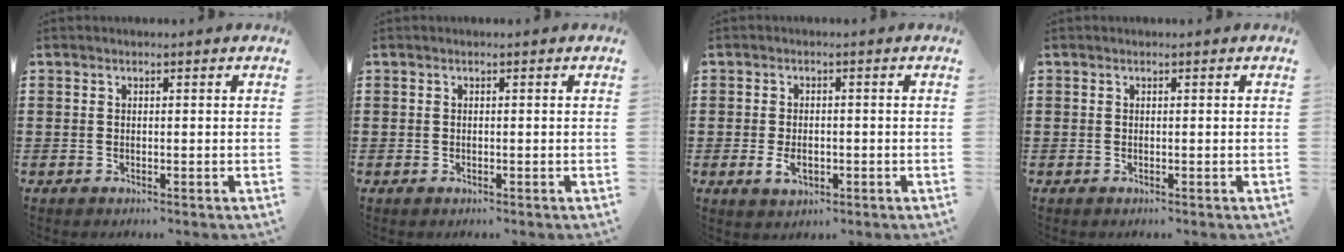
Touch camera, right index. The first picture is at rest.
{"total": 0.0}
{"total": 2.8, "force": [-0.7, 1.8, 2.1], "torque": [-0.039, 0.003, -0.013]}
{"total": 0.0}